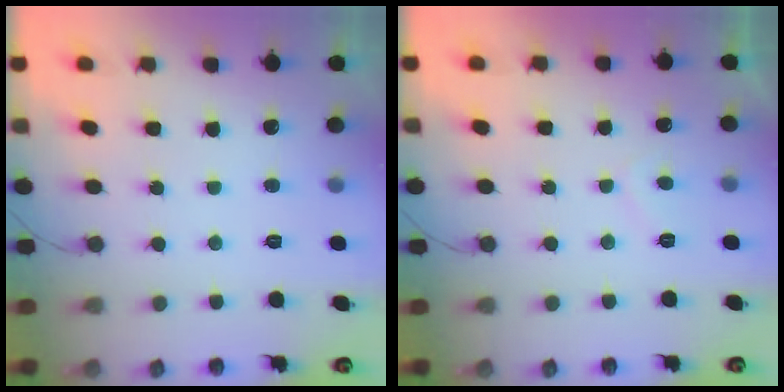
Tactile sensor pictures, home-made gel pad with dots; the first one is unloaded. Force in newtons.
{"total": 1.7, "press": 1.5, "slide": 0.8}